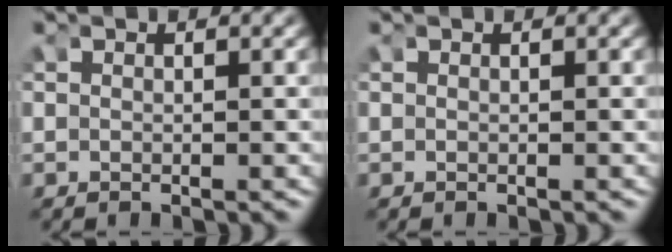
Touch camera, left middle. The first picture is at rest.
{"total": 0.0}